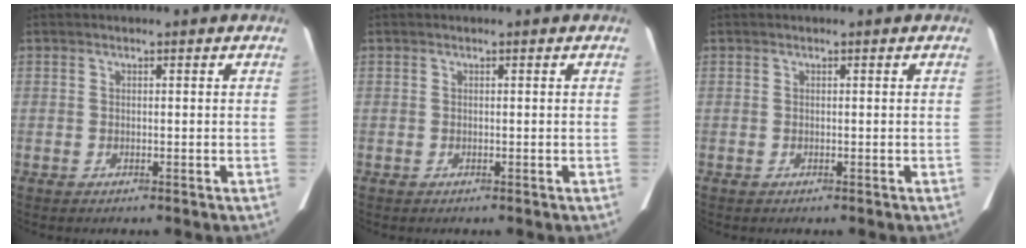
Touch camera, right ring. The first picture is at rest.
{"total": 0.0}
{"total": 0.0}